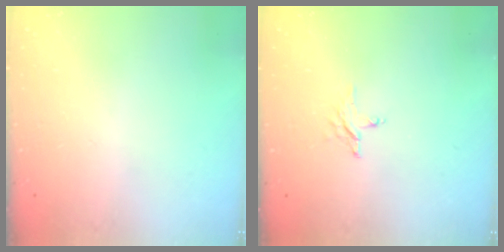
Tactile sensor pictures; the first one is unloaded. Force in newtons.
{"total": 3.1, "press": 3.1, "slide": 0.3}